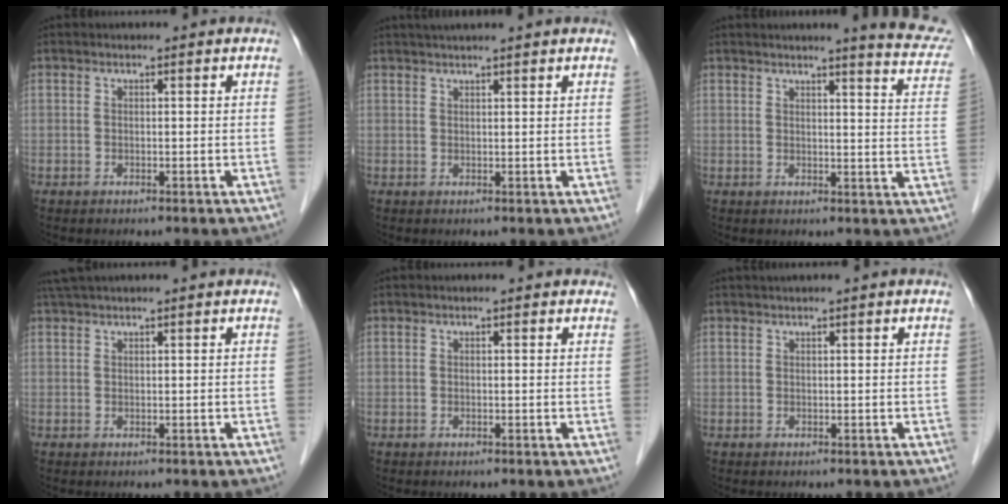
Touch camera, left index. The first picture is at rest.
{"total": 4.8, "force": [4.1, -0.6, 2.3], "torque": [-0.029, 0.032, 0.062]}
{"total": 9.3, "force": [8.2, 0.3, 4.3], "torque": [-0.036, -0.029, 0.068]}
{"total": 2.3, "force": [1.9, -0.3, 1.2], "torque": [-0.025, 0.024, 0.042]}
{"total": 0.8, "force": [0.7, 0.2, 0.4], "torque": [-0.006, 0.003, 0.004]}
{"total": 1.6, "force": [1.2, -0.3, 1.1], "torque": [-0.021, 0.016, 0.027]}